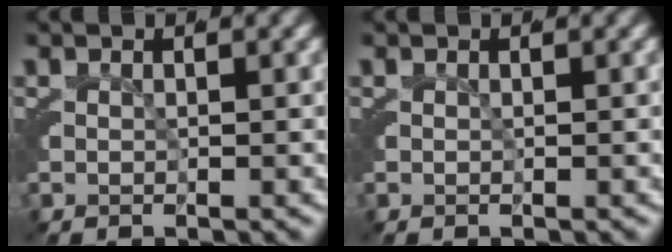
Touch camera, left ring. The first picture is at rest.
{"total": 0.0}